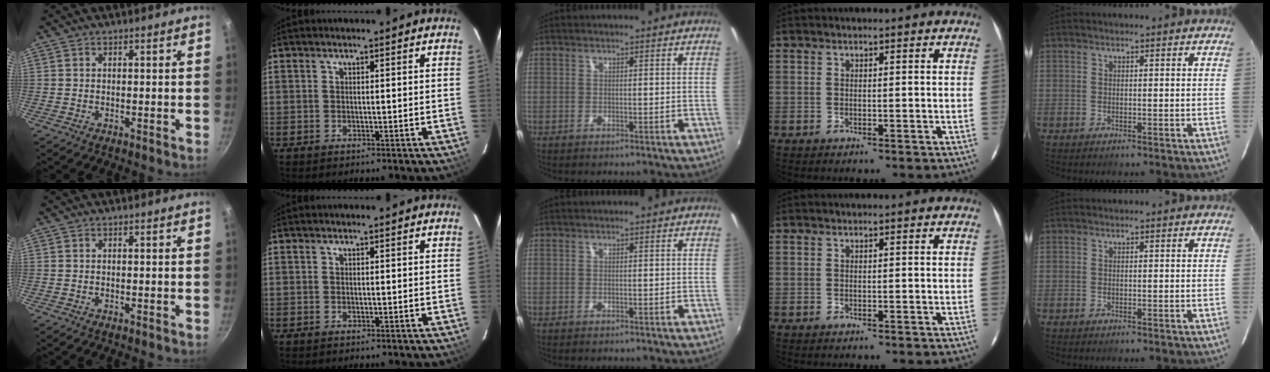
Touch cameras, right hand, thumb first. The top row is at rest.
{}